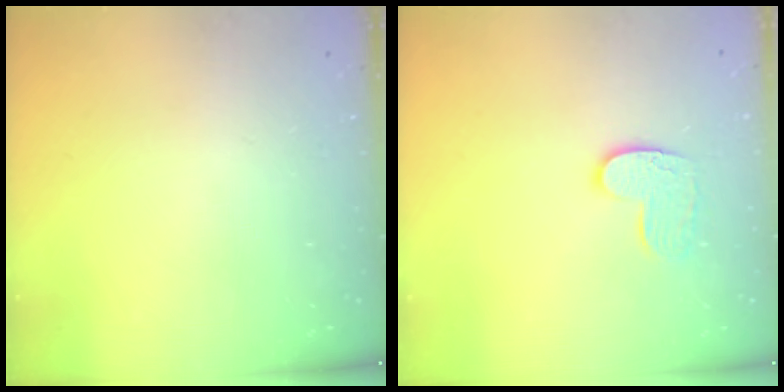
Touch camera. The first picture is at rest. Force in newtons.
{"total": 9.5, "press": 9.5, "slide": 0.6}